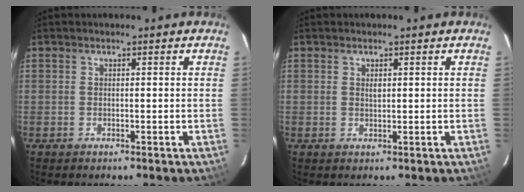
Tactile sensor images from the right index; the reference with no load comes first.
{"total": 1.0, "force": [0.4, 0.6, 0.8], "torque": [-0.012, 0.002, 0.007]}